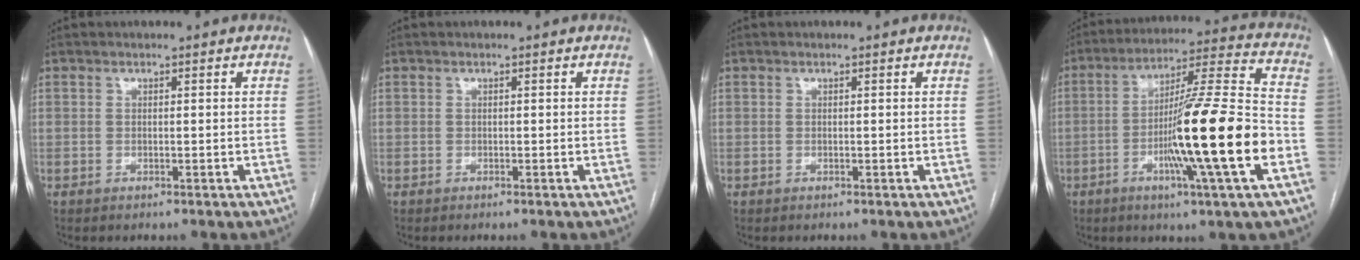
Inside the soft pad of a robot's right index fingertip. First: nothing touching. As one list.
[{"total": 0.0}, {"total": 0.0}, {"total": 19.5, "force": [-5.4, -0.9, 18.7], "torque": [-0.309, -0.007, -0.096]}]